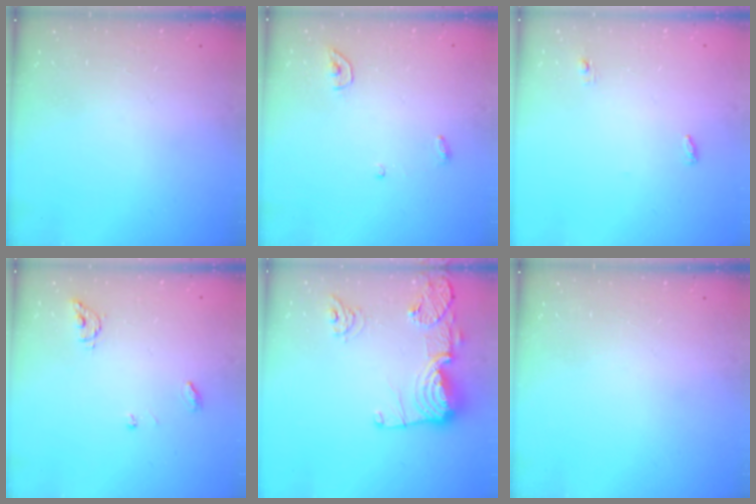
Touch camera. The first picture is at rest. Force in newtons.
{"total": 3.7, "press": 3.7, "slide": 0.3}
{"total": 3.4, "press": 3.3, "slide": 0.9}
{"total": 5.2, "press": 5.2, "slide": 0.0}
{"total": 17.1, "press": 17.0, "slide": 1.7}
{"total": 0.0}